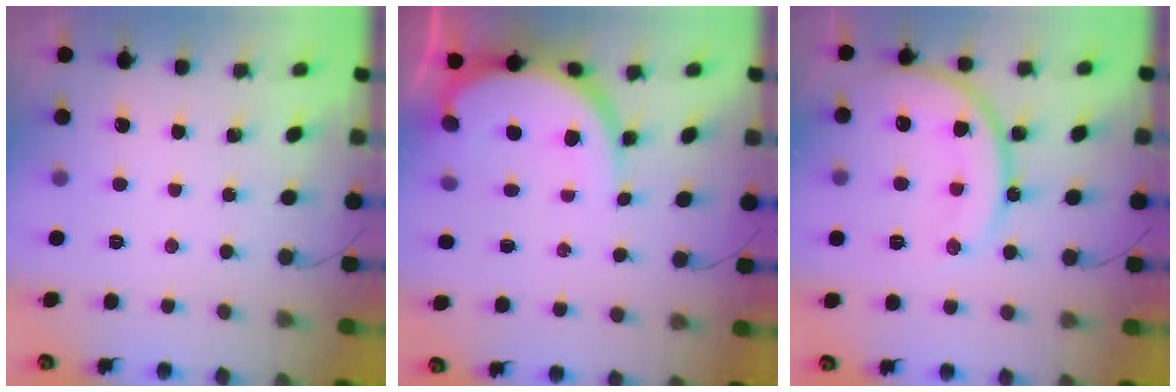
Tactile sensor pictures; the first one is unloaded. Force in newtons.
{"total": 10.0, "press": 9.9, "slide": 1.1}
{"total": 18.0, "press": 18.0, "slide": 1.4}